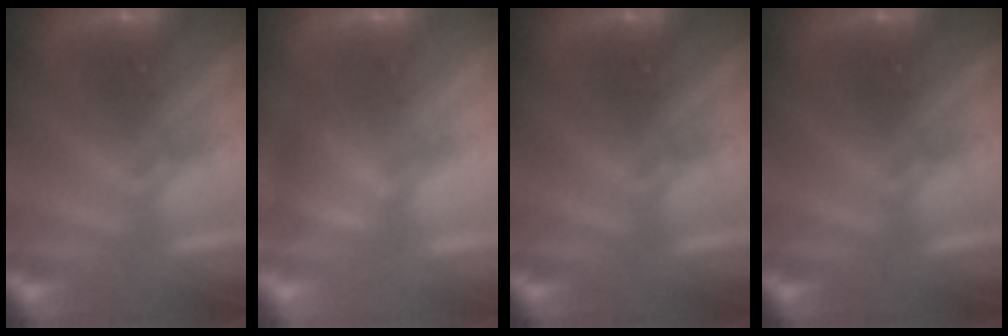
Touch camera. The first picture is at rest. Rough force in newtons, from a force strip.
{"total": 2.6}
{"total": 0.0}
{"total": 0.0}